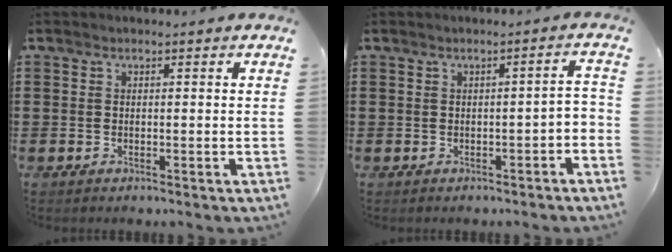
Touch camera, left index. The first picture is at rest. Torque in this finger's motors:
{"motor_torque": [0.12, 0.07, 0.05, 0.03]}